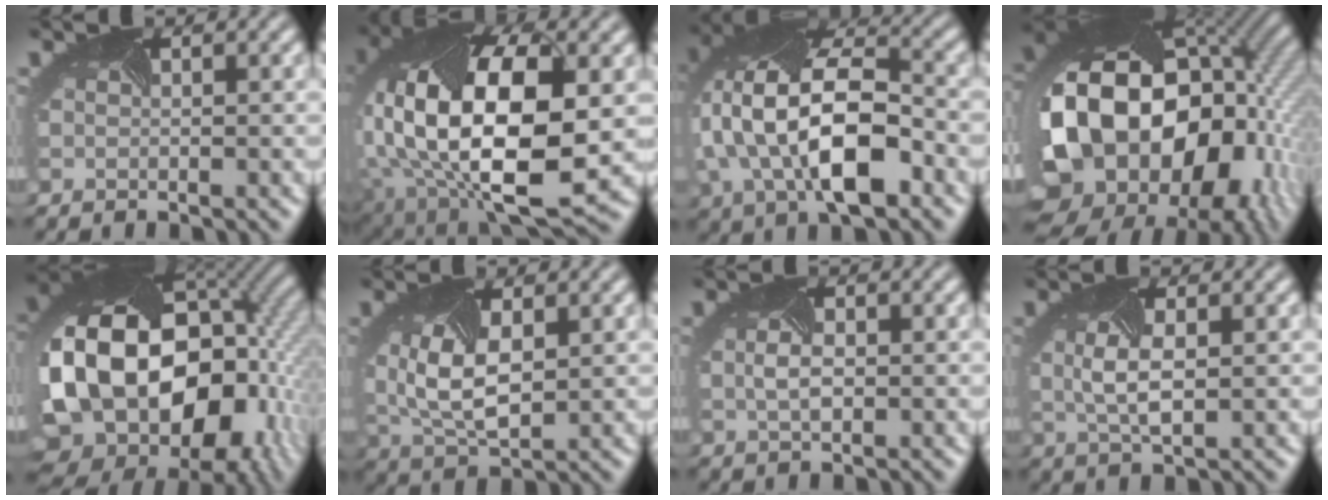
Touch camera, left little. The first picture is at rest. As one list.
[{"total": 16.4, "force": [0.5, 9.1, 13.6], "torque": [-0.271, -0.036, 0.024]}, {"total": 12.9, "force": [-1.7, 7.2, 10.6], "torque": [-0.209, -0.004, -0.033]}, {"total": 20.9, "force": [-3.5, 14.6, 14.6], "torque": [-0.285, -0.045, -0.045]}, {"total": 23.1, "force": [-3.1, 17.1, 15.2], "torque": [-0.291, -0.031, -0.074]}, {"total": 6.4, "force": [0.4, 3.5, 5.4], "torque": [-0.122, -0.004, 0.009]}, {"total": 1.9, "force": [0.0, 1.1, 1.6], "torque": [-0.039, -0.006, 0.002]}, {"total": 3.7, "force": [0.2, 1.6, 3.3], "torque": [-0.080, -0.003, 0.008]}]